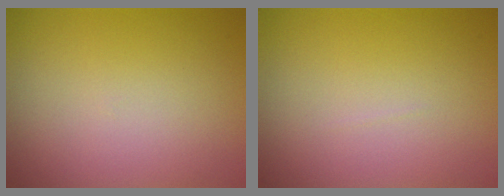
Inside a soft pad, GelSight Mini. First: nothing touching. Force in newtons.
{"total": 0.0}